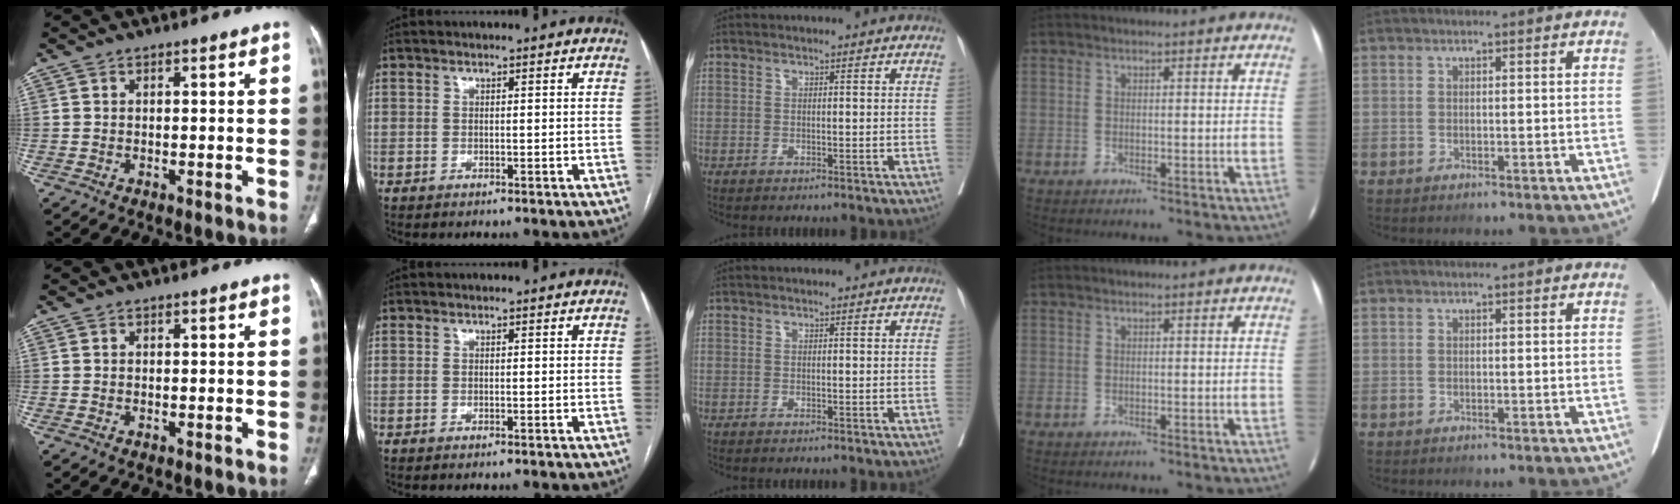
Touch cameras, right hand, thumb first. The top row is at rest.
{}